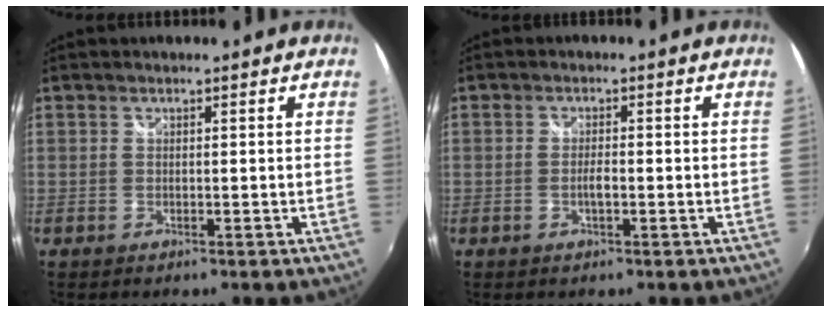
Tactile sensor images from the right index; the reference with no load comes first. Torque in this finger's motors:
{"motor_torque": [0.54, -0.13, 0.19, 0.05]}